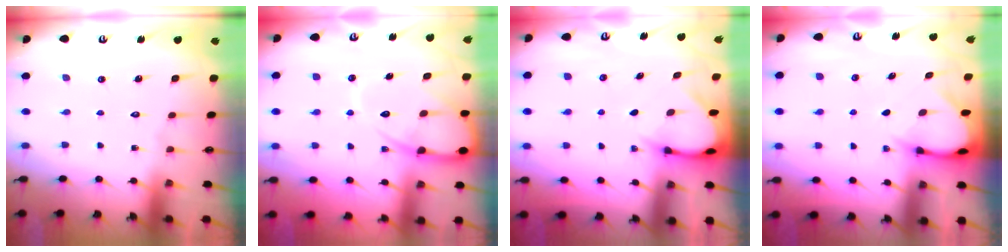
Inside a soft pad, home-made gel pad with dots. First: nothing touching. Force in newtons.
{"total": 11.4, "press": 11.3, "slide": 1.3}
{"total": 3.3, "press": 3.3, "slide": 0.2}
{"total": 3.6, "press": 3.6, "slide": 0.2}